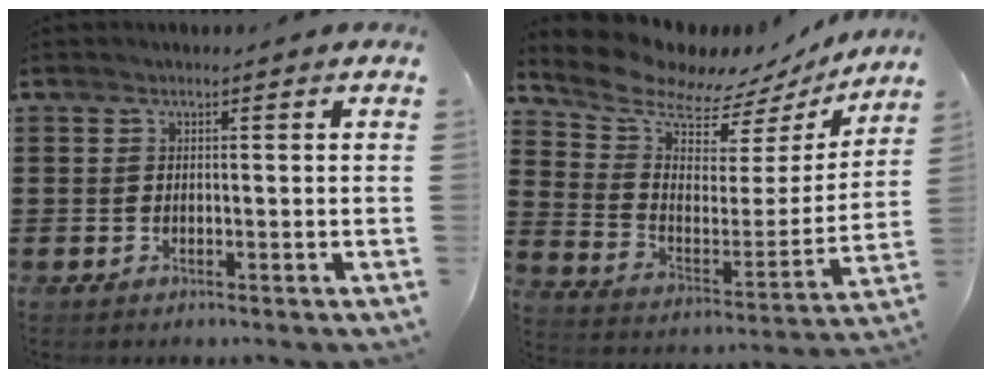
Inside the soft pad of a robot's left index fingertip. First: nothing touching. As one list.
[{"total": 8.4, "force": [7.6, 2.9, 2.1], "torque": [-0.081, -0.063, 0.128]}]